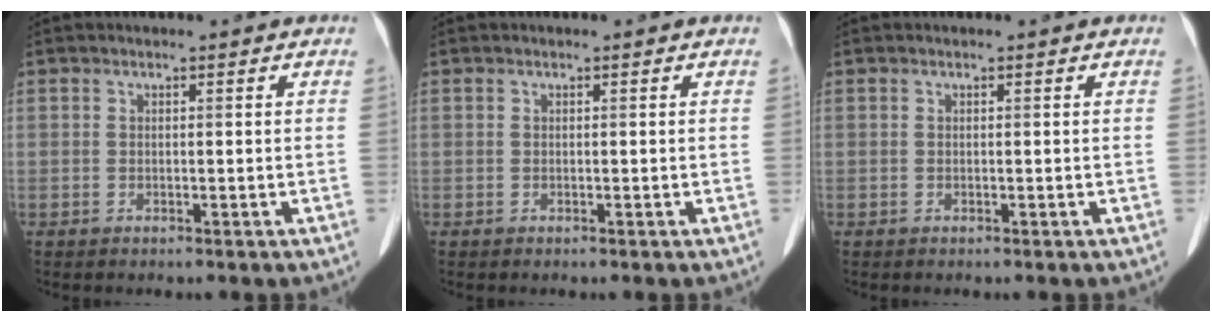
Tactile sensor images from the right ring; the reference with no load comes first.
{"total": 0.0}
{"total": 0.0}